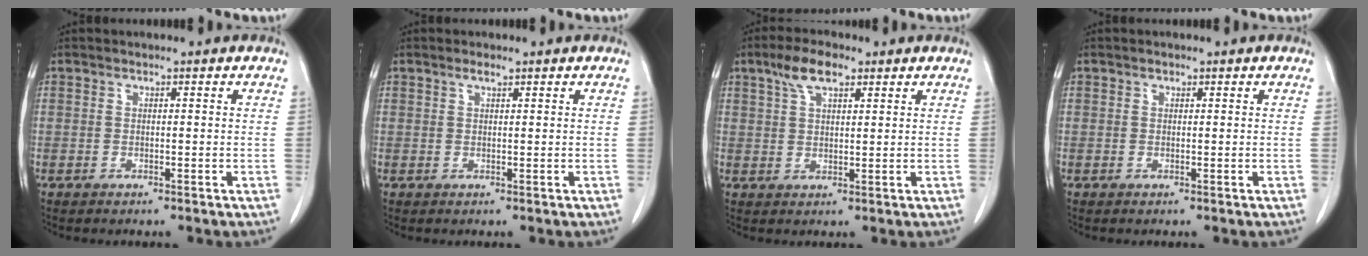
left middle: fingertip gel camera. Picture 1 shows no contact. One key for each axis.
{"total": 1.0, "fx": 0.7, "fy": 0.1, "fz": 0.6, "tx": -0.016, "ty": 0.001, "tz": 0.015}
{"total": 5.4, "fx": 3.4, "fy": 1.9, "fz": 3.8, "tx": -0.081, "ty": 0.014, "tz": 0.064}
{"total": 0.0}